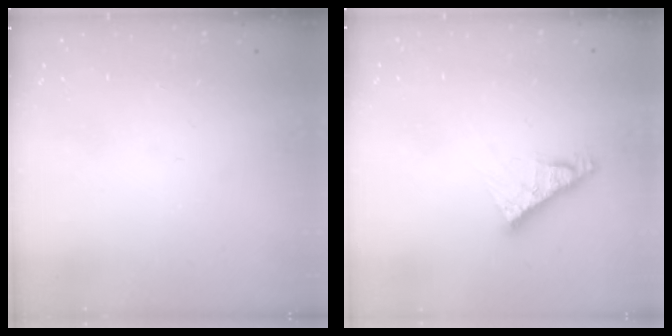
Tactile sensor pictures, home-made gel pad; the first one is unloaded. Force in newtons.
{"total": 8.5, "press": 8.5, "slide": 0.7}